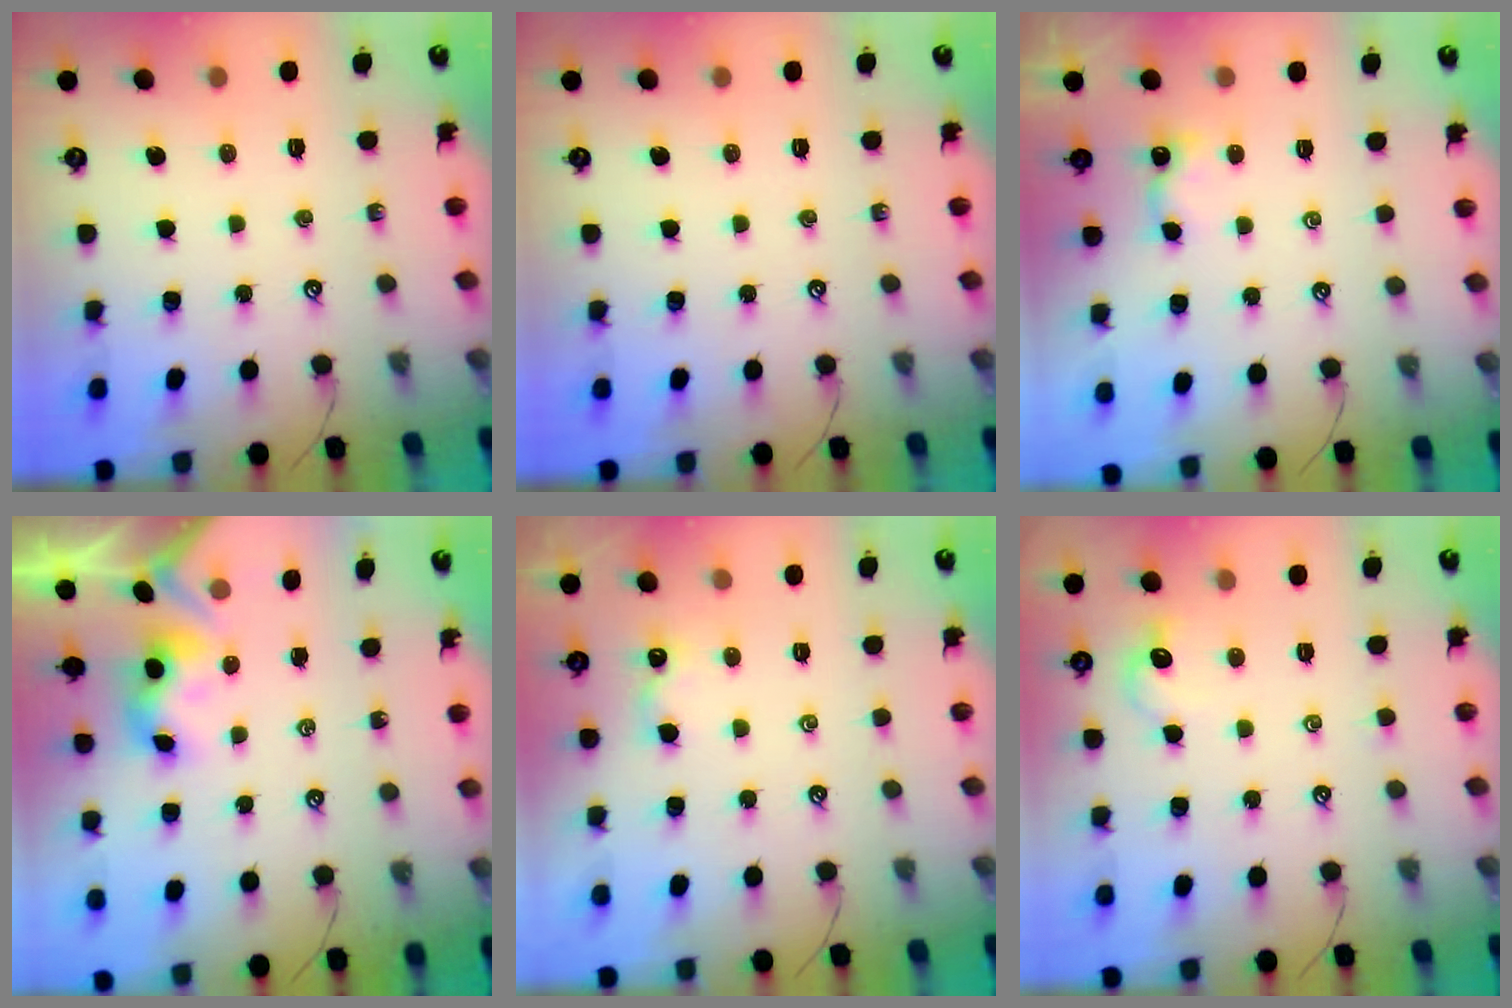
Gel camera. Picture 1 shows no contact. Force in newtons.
{"total": 0.0}
{"total": 1.3, "press": 1.3, "slide": 0.3}
{"total": 4.0, "press": 4.0, "slide": 0.2}
{"total": 2.3, "press": 2.2, "slide": 0.3}
{"total": 1.2, "press": 1.0, "slide": 0.7}